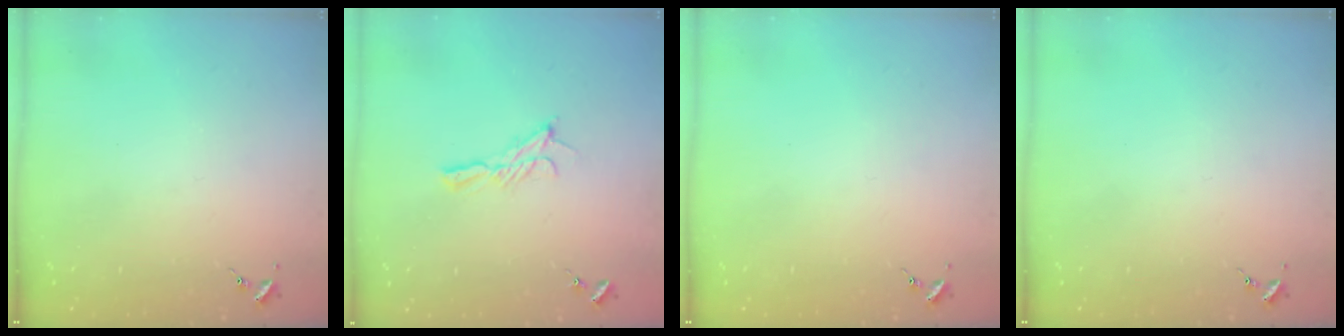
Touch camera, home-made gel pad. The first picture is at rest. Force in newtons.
{"total": 7.8, "press": 7.8, "slide": 0.2}
{"total": 0.0}
{"total": 0.0}